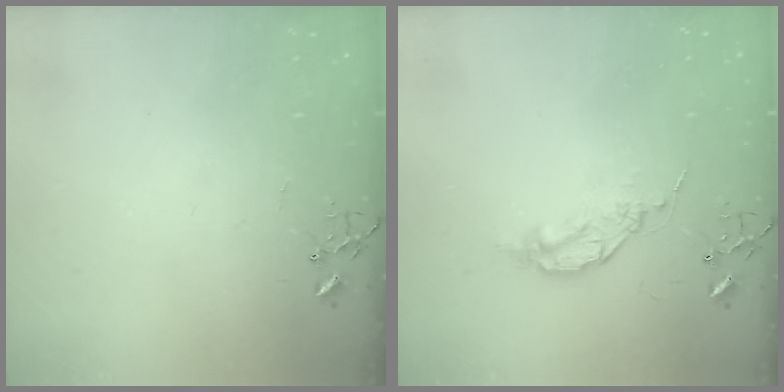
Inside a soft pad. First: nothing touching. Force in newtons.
{"total": 6.6, "press": 6.5, "slide": 1.0}